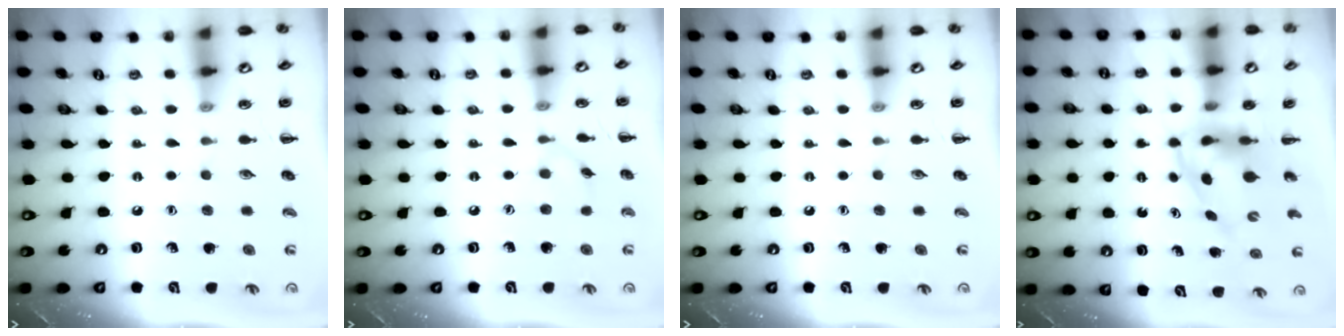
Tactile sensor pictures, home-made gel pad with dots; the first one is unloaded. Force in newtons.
{"total": 3.2, "press": 2.9, "slide": 1.3}
{"total": 0.0}
{"total": 3.9, "press": 3.9, "slide": 0.8}